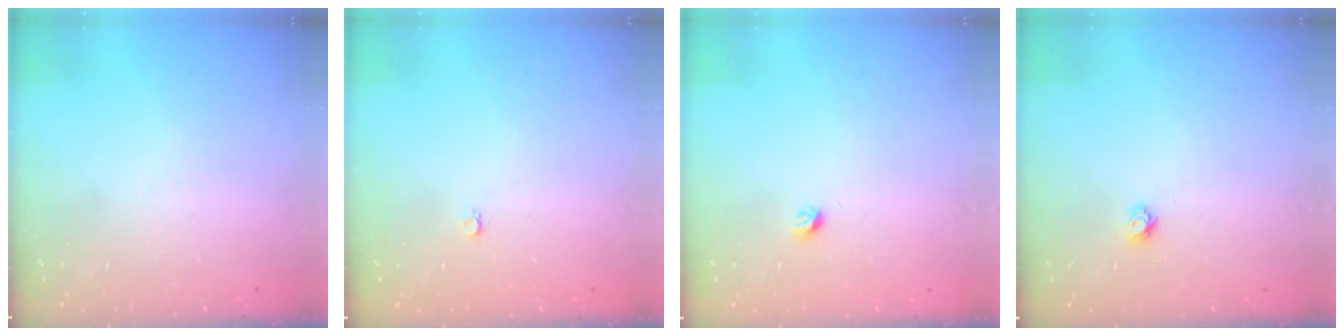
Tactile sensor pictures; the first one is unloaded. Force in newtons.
{"total": 2.6, "press": 2.6, "slide": 0.3}
{"total": 3.6, "press": 3.5, "slide": 0.6}
{"total": 3.7, "press": 3.7, "slide": 0.2}